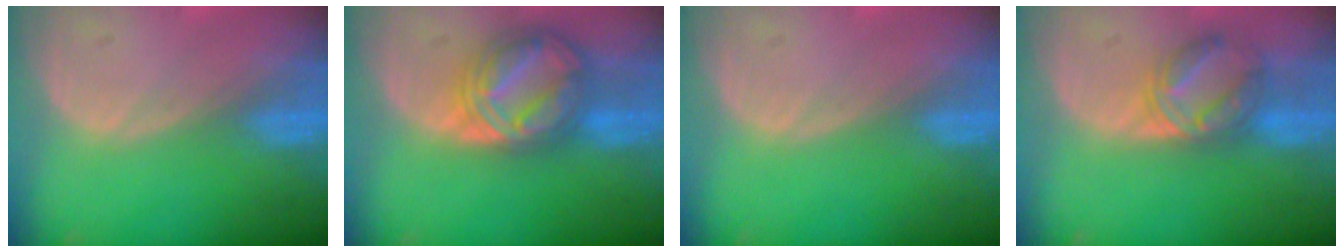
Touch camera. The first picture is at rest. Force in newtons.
{"total": 8.9, "press": 8.8, "slide": 0.8}
{"total": 0.0}
{"total": 6.0, "press": 5.9, "slide": 1.2}